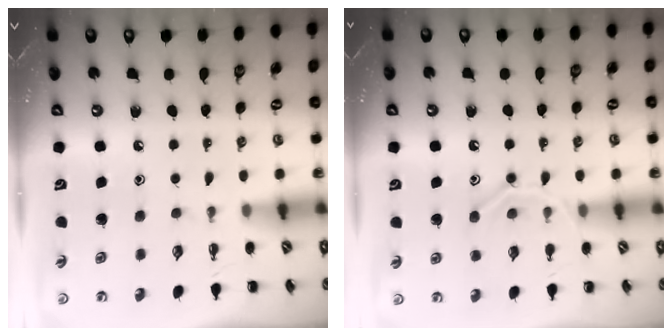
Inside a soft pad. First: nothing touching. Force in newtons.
{"total": 11.0, "press": 10.9, "slide": 1.5}